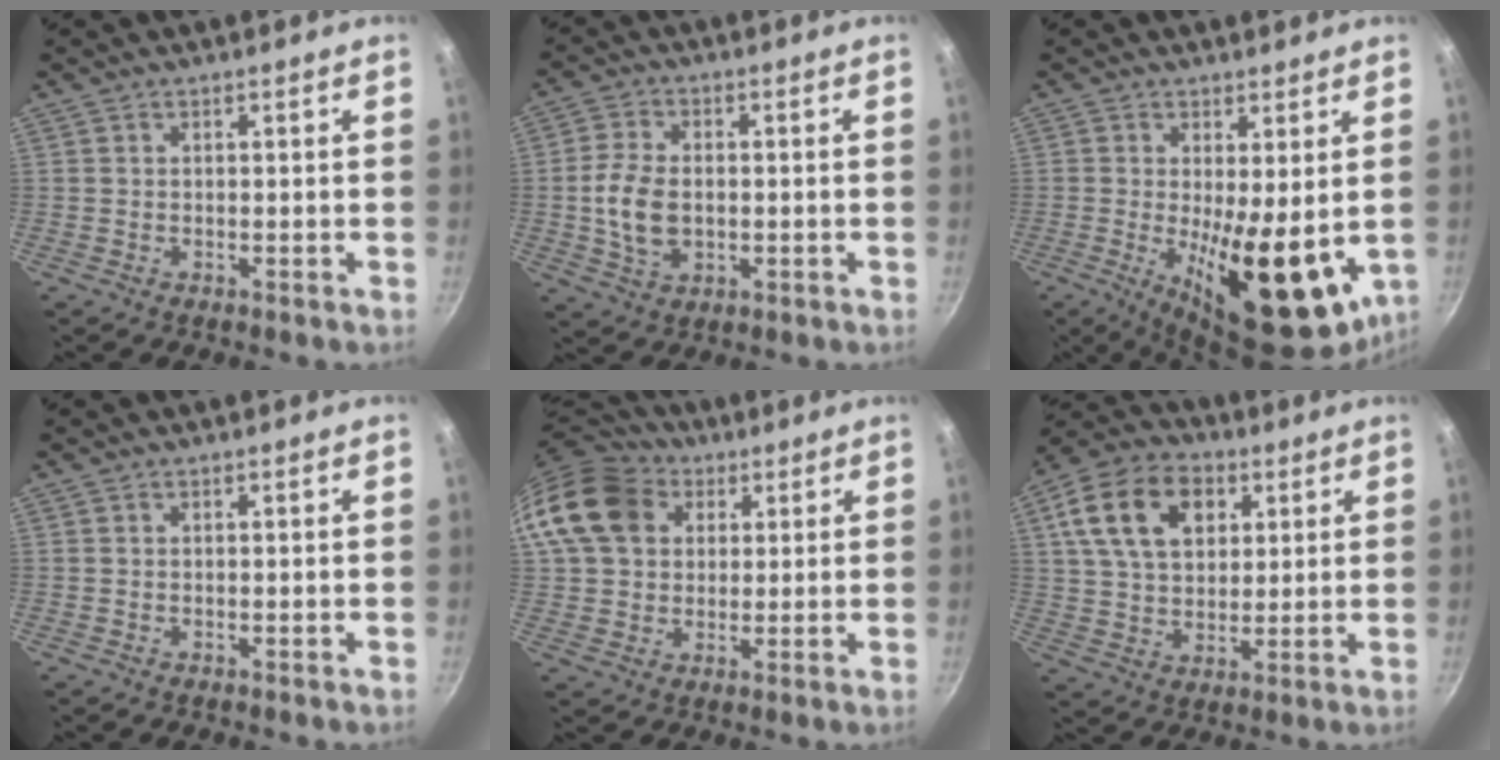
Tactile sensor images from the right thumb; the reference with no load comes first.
{"total": 8.7, "force": [-0.6, 5.8, 6.5], "torque": [-0.125, 0.007, -0.012]}
{"total": 16.0, "force": [-1.5, 6.0, 14.7], "torque": [-0.191, -0.025, -0.006]}
{"total": 0.0}
{"total": 15.1, "force": [4.7, 12.0, 7.9], "torque": [-0.132, 0.017, 0.074]}
{"total": 16.0, "force": [5.6, 11.0, 10.2], "torque": [-0.161, 0.002, 0.087]}